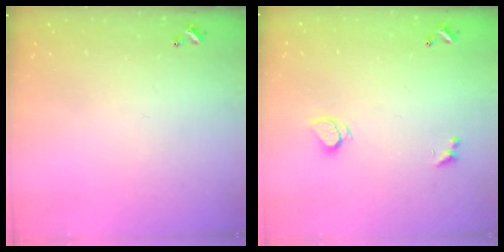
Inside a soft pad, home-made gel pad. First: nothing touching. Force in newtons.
{"total": 1.9, "press": 1.8, "slide": 0.3}